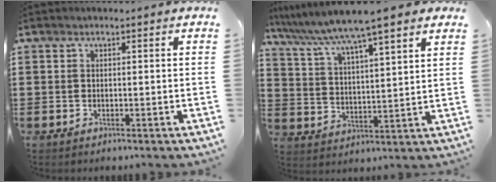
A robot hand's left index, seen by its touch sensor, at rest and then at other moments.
{"total": 6.7, "force": [5.8, 0.0, 3.4], "torque": [-0.090, -0.027, 0.094]}